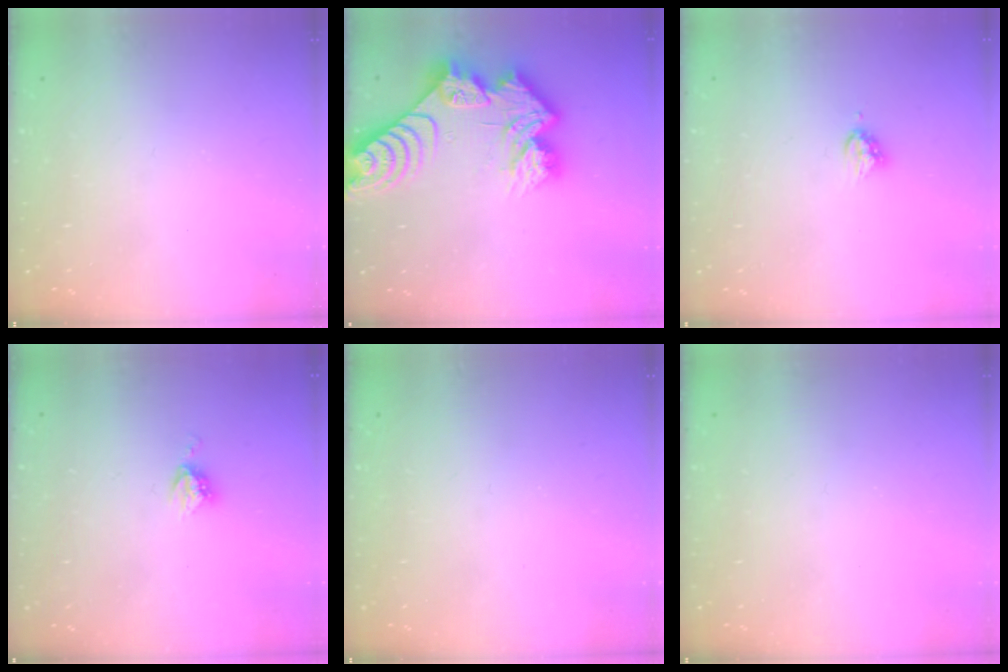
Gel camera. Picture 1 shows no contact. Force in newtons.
{"total": 17.3, "press": 17.2, "slide": 1.7}
{"total": 4.2, "press": 4.1, "slide": 0.5}
{"total": 4.4, "press": 4.4, "slide": 0.1}
{"total": 0.0}
{"total": 0.0}